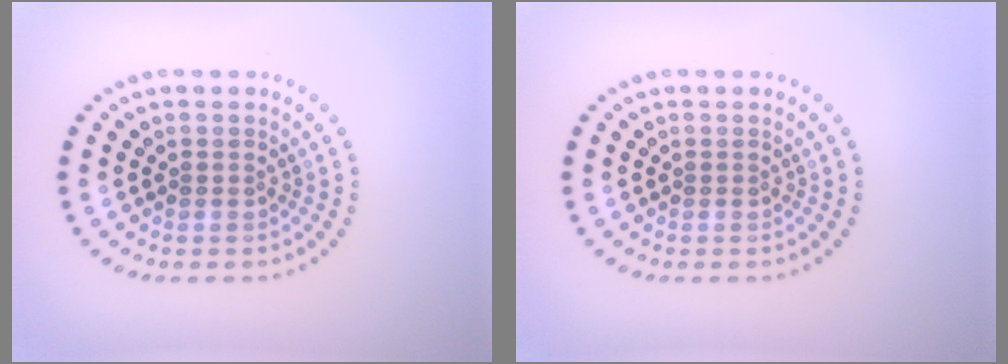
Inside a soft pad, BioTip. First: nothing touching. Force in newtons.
{"total": 0.0}